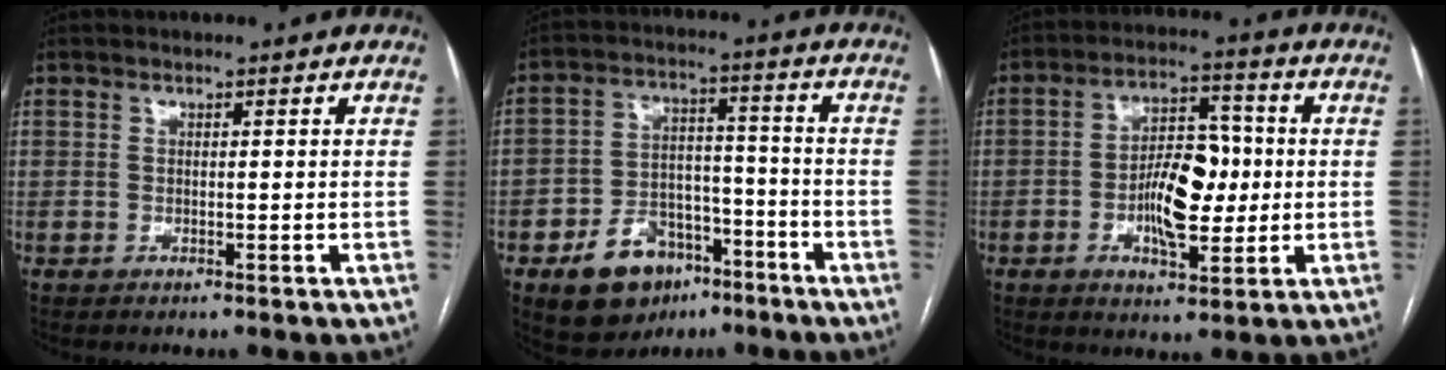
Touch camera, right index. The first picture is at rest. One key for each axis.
{"total": 11.5, "fx": -6.6, "fy": 7.5, "fz": 5.7, "tx": -0.100, "ty": 0.022, "tz": -0.100}
{"total": 10.3, "fx": -1.1, "fy": 4.4, "fz": 9.2, "tx": -0.161, "ty": 0.018, "tz": -0.014}